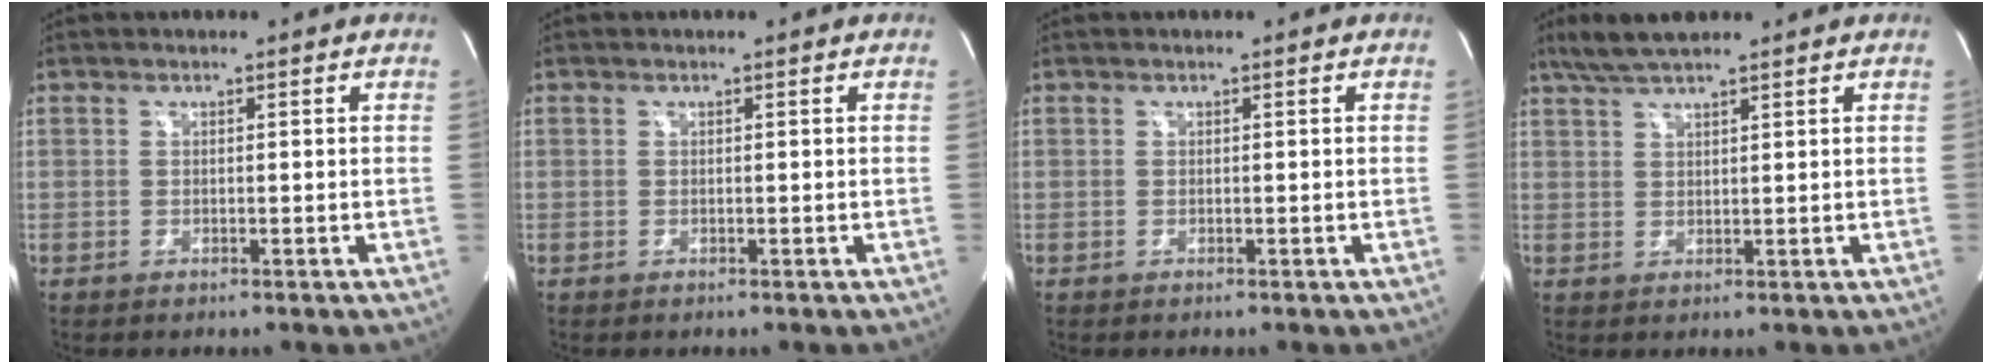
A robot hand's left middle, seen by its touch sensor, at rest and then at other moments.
{"total": 0.0}
{"total": 0.0}
{"total": 5.6, "force": [4.5, 0.7, 3.2], "torque": [-0.071, 0.020, 0.085]}